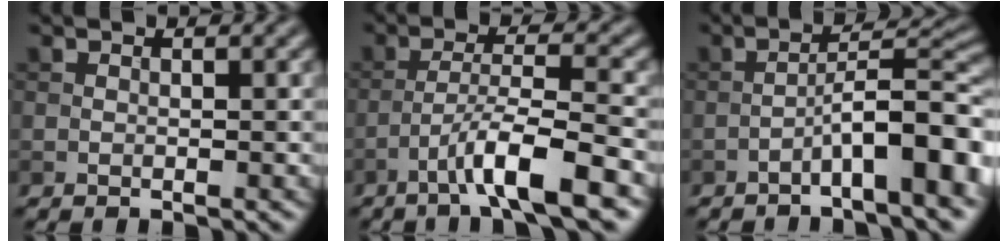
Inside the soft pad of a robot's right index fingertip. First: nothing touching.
{"total": 6.4, "force": [-3.8, 0.7, 5.1], "torque": [-0.082, 0.013, -0.067]}
{"total": 7.8, "force": [-3.6, 1.5, 6.7], "torque": [-0.097, 0.027, -0.063]}